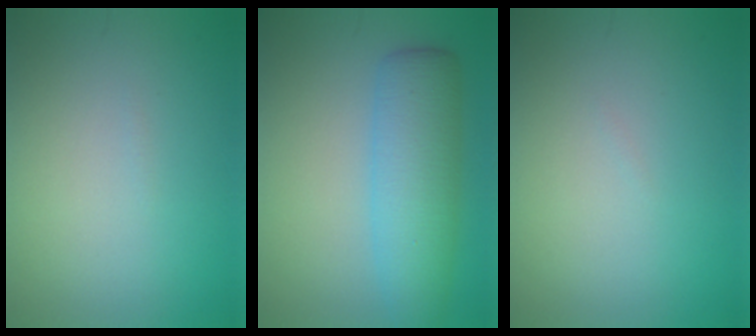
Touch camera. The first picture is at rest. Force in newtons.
{"total": 6.0, "press": 6.0, "slide": 0.1}
{"total": 0.0}